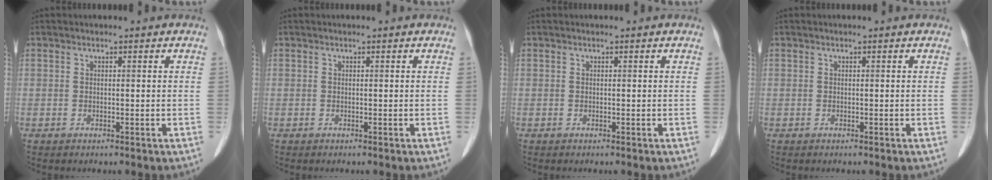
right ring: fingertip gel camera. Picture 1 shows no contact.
{"total": 0.0}
{"total": 0.0}
{"total": 0.0}